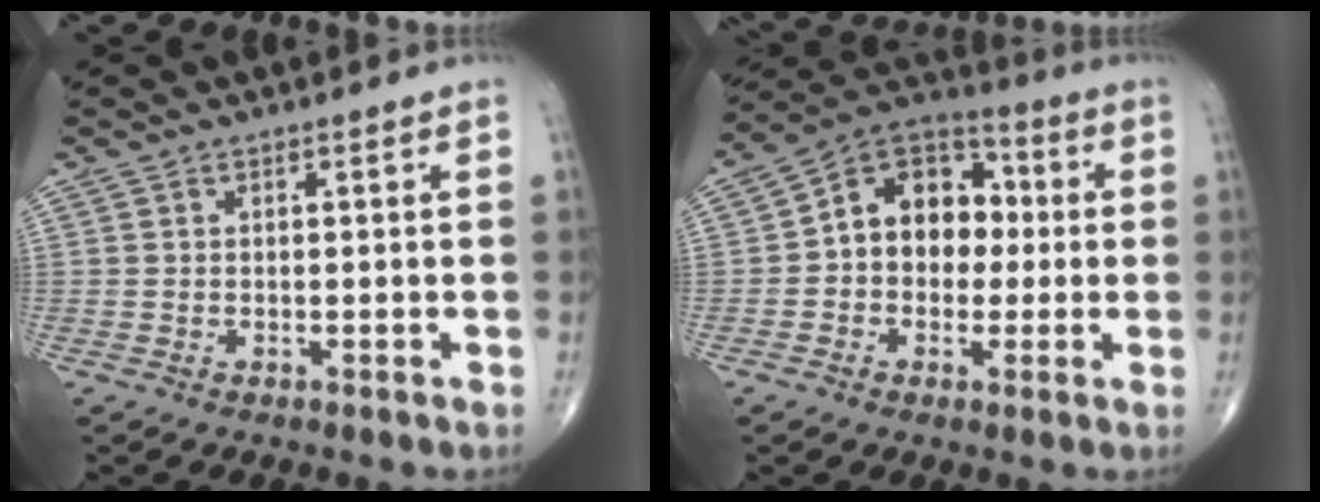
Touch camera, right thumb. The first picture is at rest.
{"total": 13.9, "force": [0.6, 10.4, 9.1], "torque": [-0.098, 0.034, -0.002]}